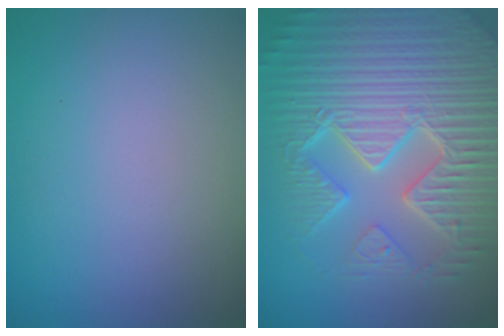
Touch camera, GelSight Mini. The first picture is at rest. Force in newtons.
{"total": 9.8, "press": 6.9, "slide": 7.0}